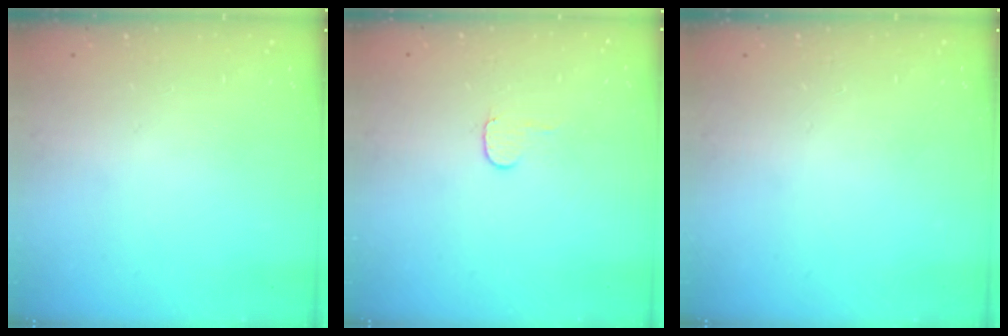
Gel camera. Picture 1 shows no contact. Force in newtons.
{"total": 4.0, "press": 4.0, "slide": 0.4}
{"total": 0.0}